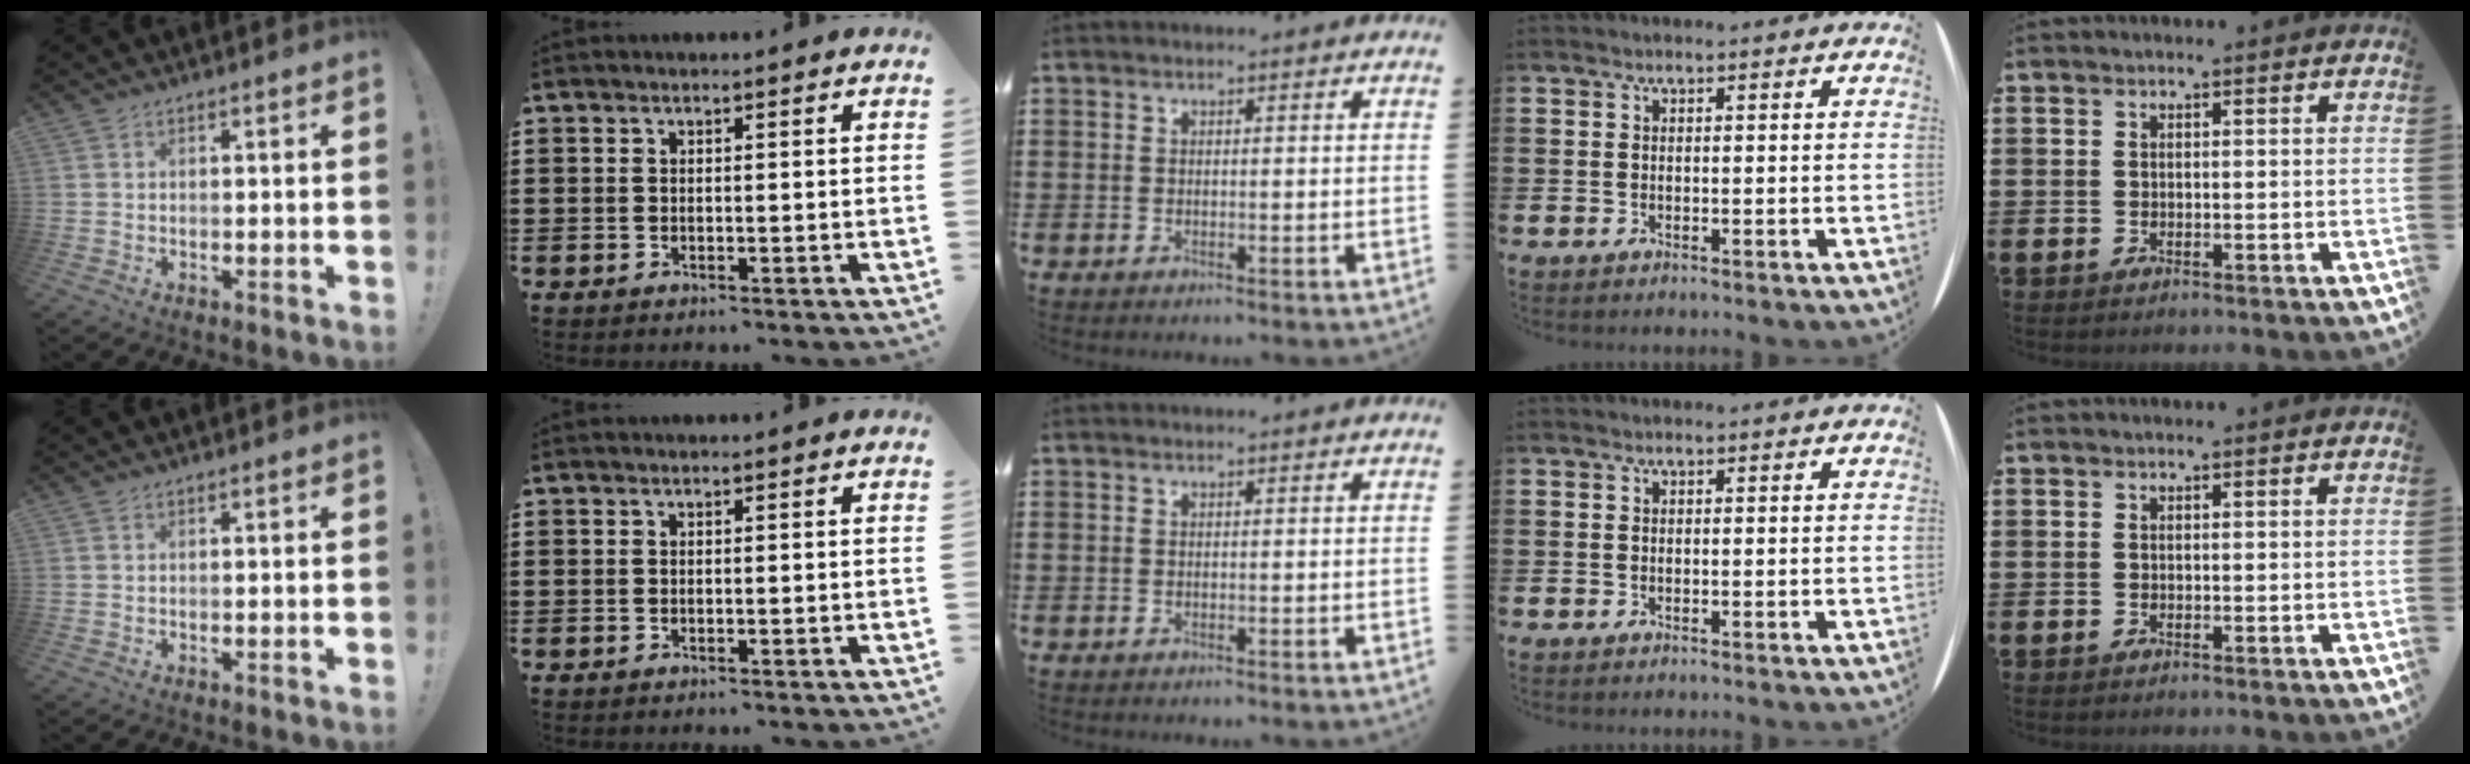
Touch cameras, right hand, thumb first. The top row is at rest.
{}